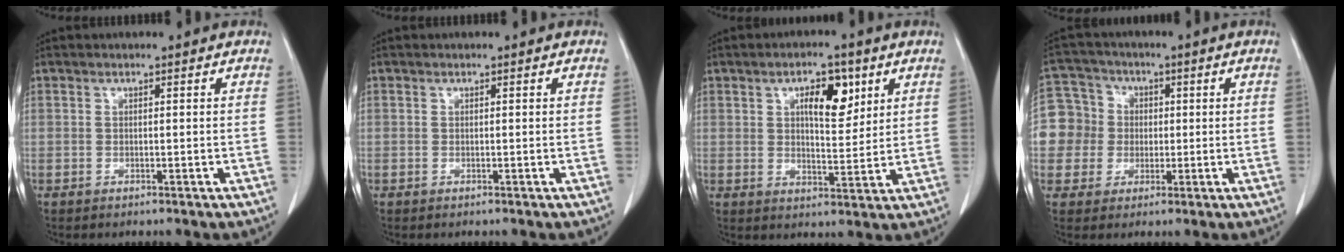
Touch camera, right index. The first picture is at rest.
{"total": 0.0}
{"total": 7.2, "force": [3.2, 2.8, 5.8], "torque": [-0.094, 0.004, 0.052]}
{"total": 8.8, "force": [-0.1, 8.7, 1.0], "torque": [-0.030, 0.034, 0.003]}